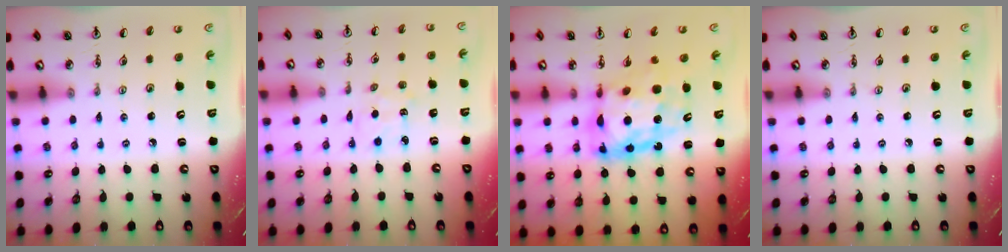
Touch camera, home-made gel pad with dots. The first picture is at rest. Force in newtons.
{"total": 2.9, "press": 2.9, "slide": 0.4}
{"total": 13.6, "press": 13.5, "slide": 1.0}
{"total": 0.0}